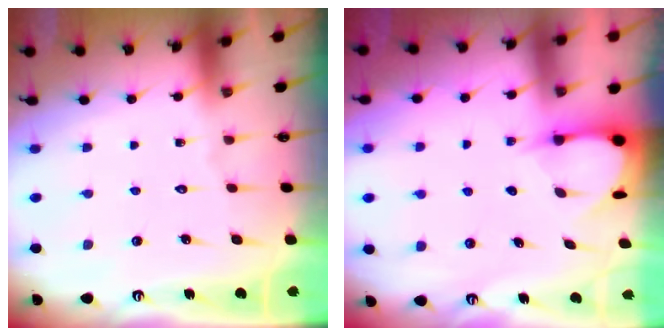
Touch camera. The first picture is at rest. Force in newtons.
{"total": 3.6, "press": 3.6, "slide": 0.3}